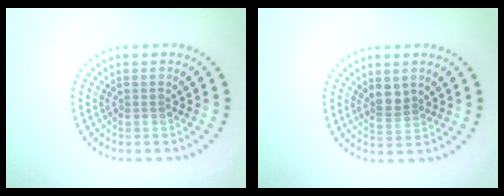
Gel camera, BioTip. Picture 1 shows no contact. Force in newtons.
{"total": 1.9, "press": 1.6, "slide": 1.0}